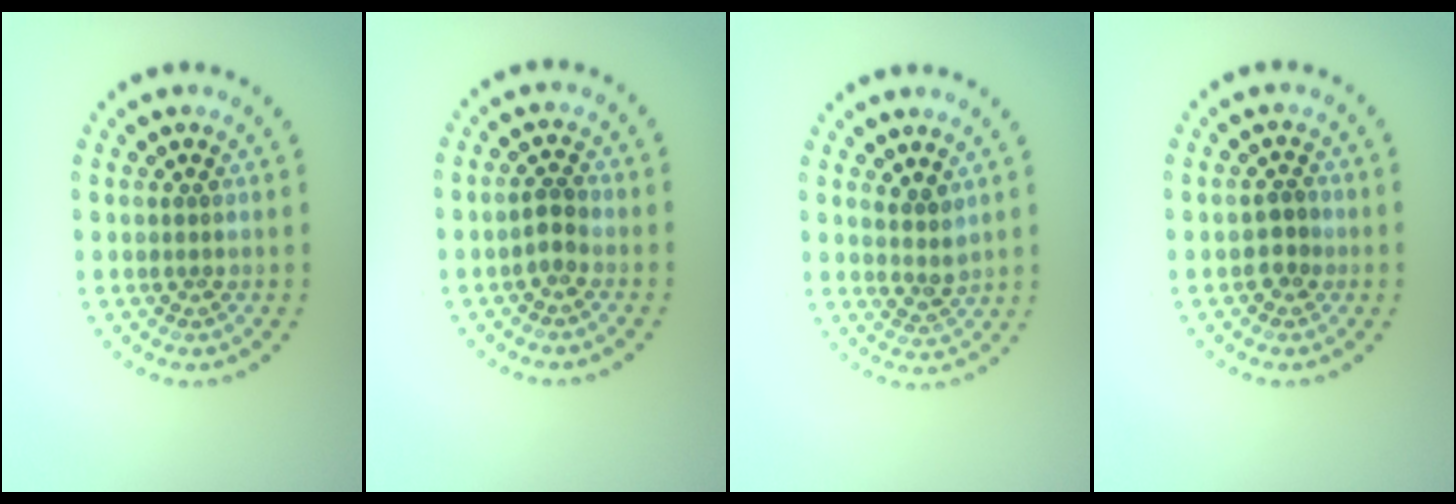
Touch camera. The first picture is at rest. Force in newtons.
{"total": 1.5, "press": 1.4, "slide": 0.5}
{"total": 1.9, "press": 1.5, "slide": 1.1}
{"total": 1.6, "press": 1.5, "slide": 0.6}